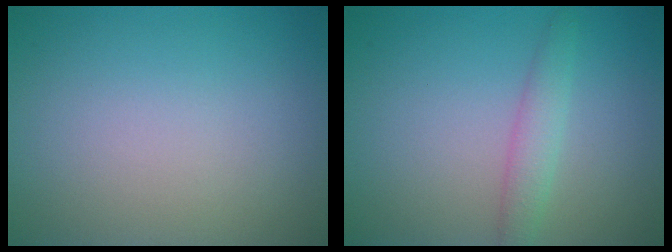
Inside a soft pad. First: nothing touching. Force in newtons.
{"total": 2.2, "press": 2.2, "slide": 0.1}